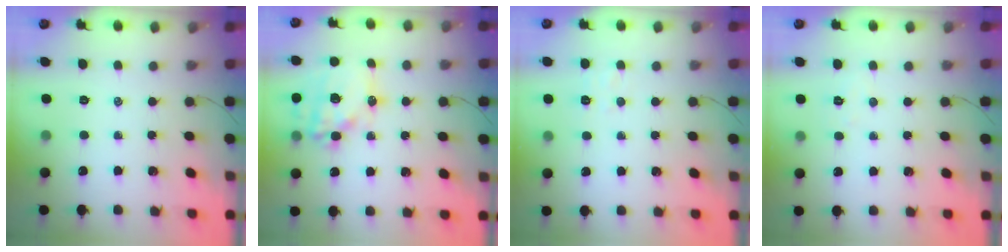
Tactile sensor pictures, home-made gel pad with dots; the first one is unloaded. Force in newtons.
{"total": 16.6, "press": 16.2, "slide": 3.7}
{"total": 4.5, "press": 4.4, "slide": 0.9}
{"total": 4.0, "press": 3.9, "slide": 0.8}